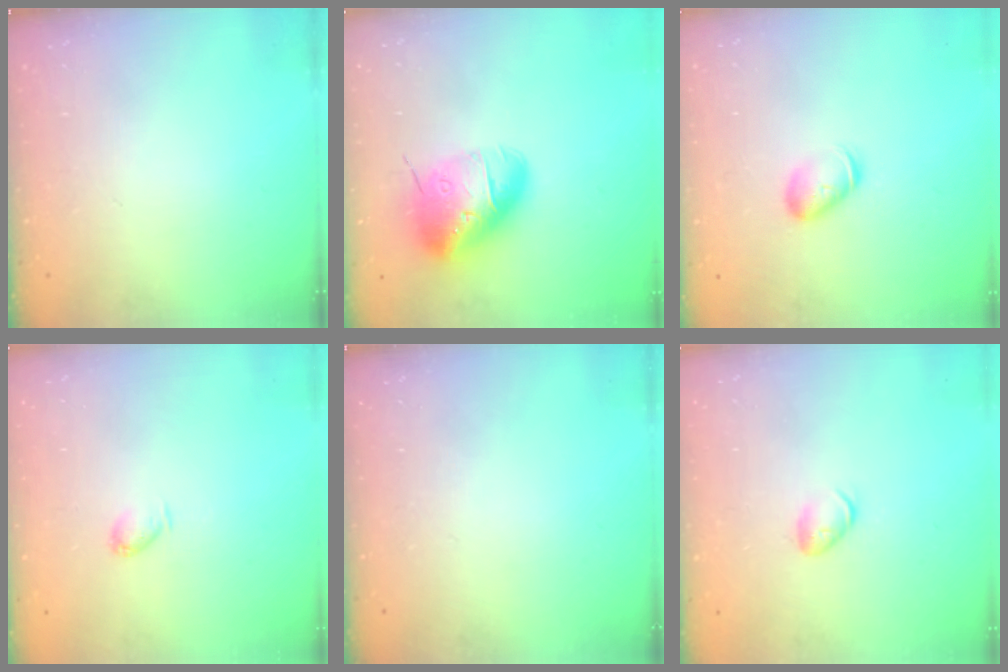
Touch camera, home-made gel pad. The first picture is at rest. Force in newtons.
{"total": 18.5, "press": 18.3, "slide": 2.9}
{"total": 5.9, "press": 5.8, "slide": 0.7}
{"total": 3.1, "press": 3.1, "slide": 0.6}
{"total": 0.0}
{"total": 5.6, "press": 5.5, "slide": 0.9}